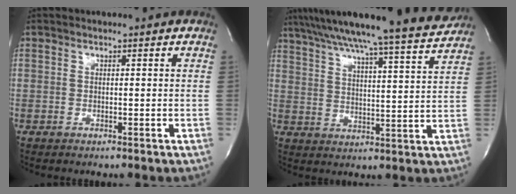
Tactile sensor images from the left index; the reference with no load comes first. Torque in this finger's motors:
{"motor_torque": [0.13, -0.17, 0.89, 0.21]}